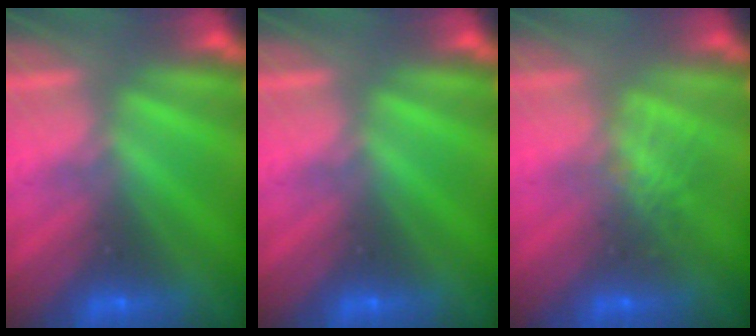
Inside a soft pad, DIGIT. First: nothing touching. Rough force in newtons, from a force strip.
{"total": 0.0}
{"total": 2.8}